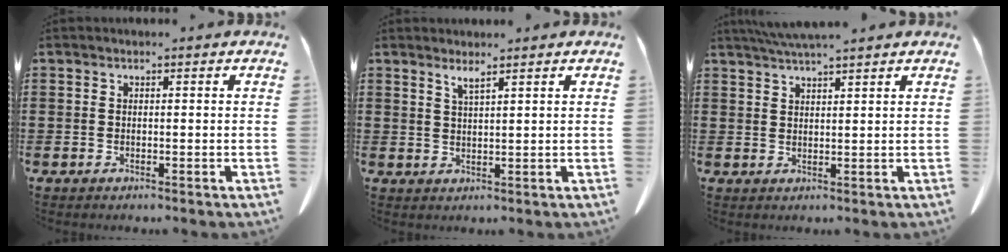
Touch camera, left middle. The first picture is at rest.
{"total": 1.9, "force": [1.6, -0.1, 1.0], "torque": [-0.023, 0.000, 0.030]}
{"total": 4.0, "force": [3.8, -0.1, 1.5], "torque": [-0.041, -0.009, 0.068]}